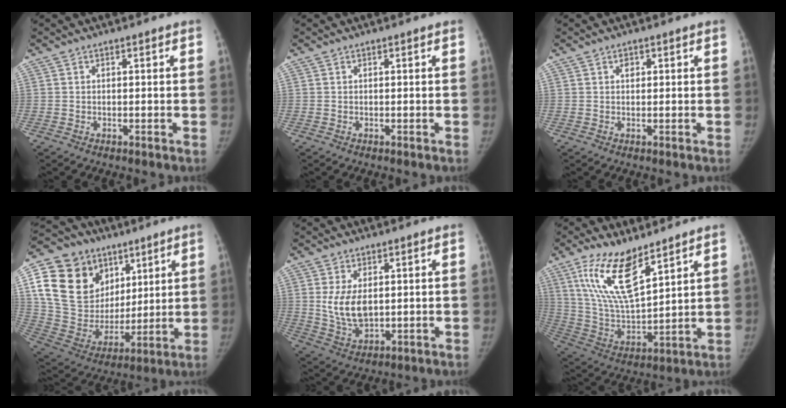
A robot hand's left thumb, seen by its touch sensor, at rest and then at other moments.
{"total": 0.0}
{"total": 1.3, "force": [0.6, 0.9, 0.7], "torque": [-0.004, 0.000, 0.007]}
{"total": 24.3, "force": [10.0, 18.5, 12.3], "torque": [-0.201, 0.000, 0.193]}
{"total": 8.2, "force": [1.2, 4.9, 6.5], "torque": [-0.111, -0.013, 0.035]}
{"total": 16.4, "force": [9.8, 5.6, 11.9], "torque": [-0.213, -0.049, 0.200]}